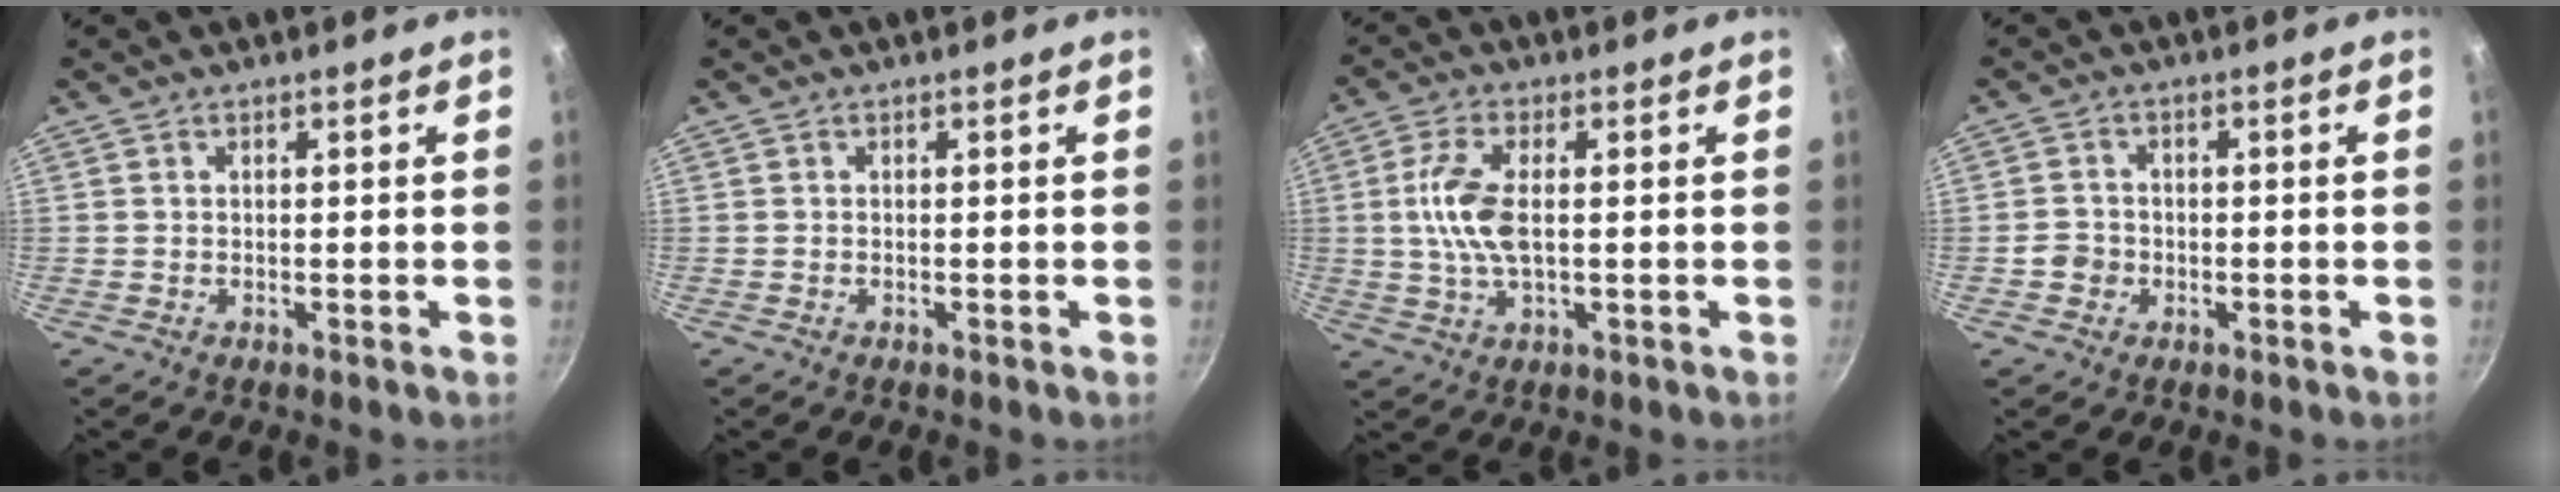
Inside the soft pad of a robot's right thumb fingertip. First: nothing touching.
{"total": 0.0}
{"total": 8.6, "force": [0.6, 3.8, 7.8], "torque": [-0.177, -0.001, 0.012]}
{"total": 3.0, "force": [-0.9, 2.7, 0.9], "torque": [-0.001, 0.009, -0.021]}